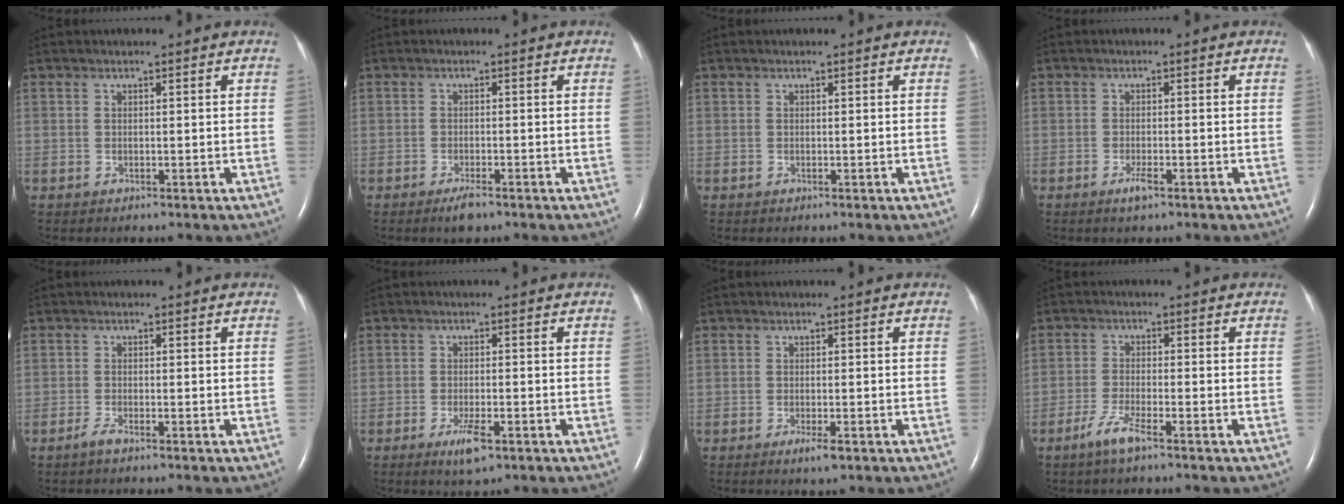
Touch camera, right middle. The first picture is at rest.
{"total": 2.3, "force": [-1.6, 0.4, 1.5], "torque": [-0.034, -0.004, -0.028]}
{"total": 0.0}
{"total": 1.8, "force": [-1.1, 0.3, 1.3], "torque": [-0.031, -0.003, -0.021]}
{"total": 1.3, "force": [-1.1, 0.0, 0.8], "torque": [-0.025, -0.003, -0.023]}
{"total": 3.8, "force": [-2.1, 0.8, 3.1], "torque": [-0.060, -0.005, -0.035]}
{"total": 2.0, "force": [-1.1, 0.3, 1.6], "torque": [-0.030, -0.004, -0.018]}
{"total": 3.8, "force": [-2.6, 0.1, 2.7], "torque": [-0.064, -0.007, -0.055]}